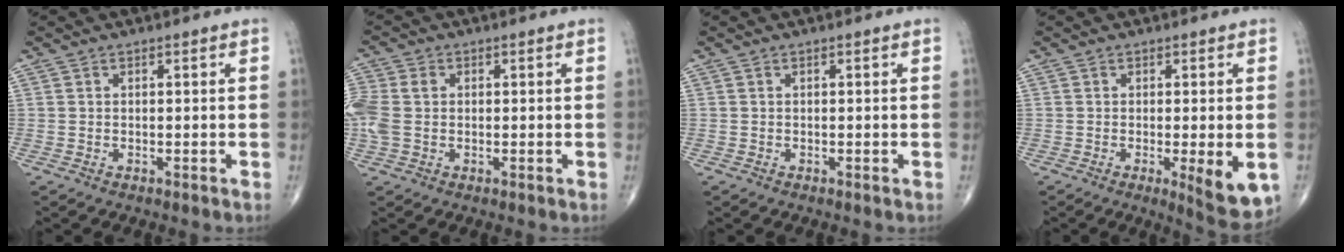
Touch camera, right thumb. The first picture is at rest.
{"total": 6.2, "force": [0.1, 4.6, 4.2], "torque": [-0.121, 0.014, 0.001]}
{"total": 0.0}
{"total": 7.6, "force": [-1.8, 1.8, 7.2], "torque": [-0.097, -0.021, -0.023]}